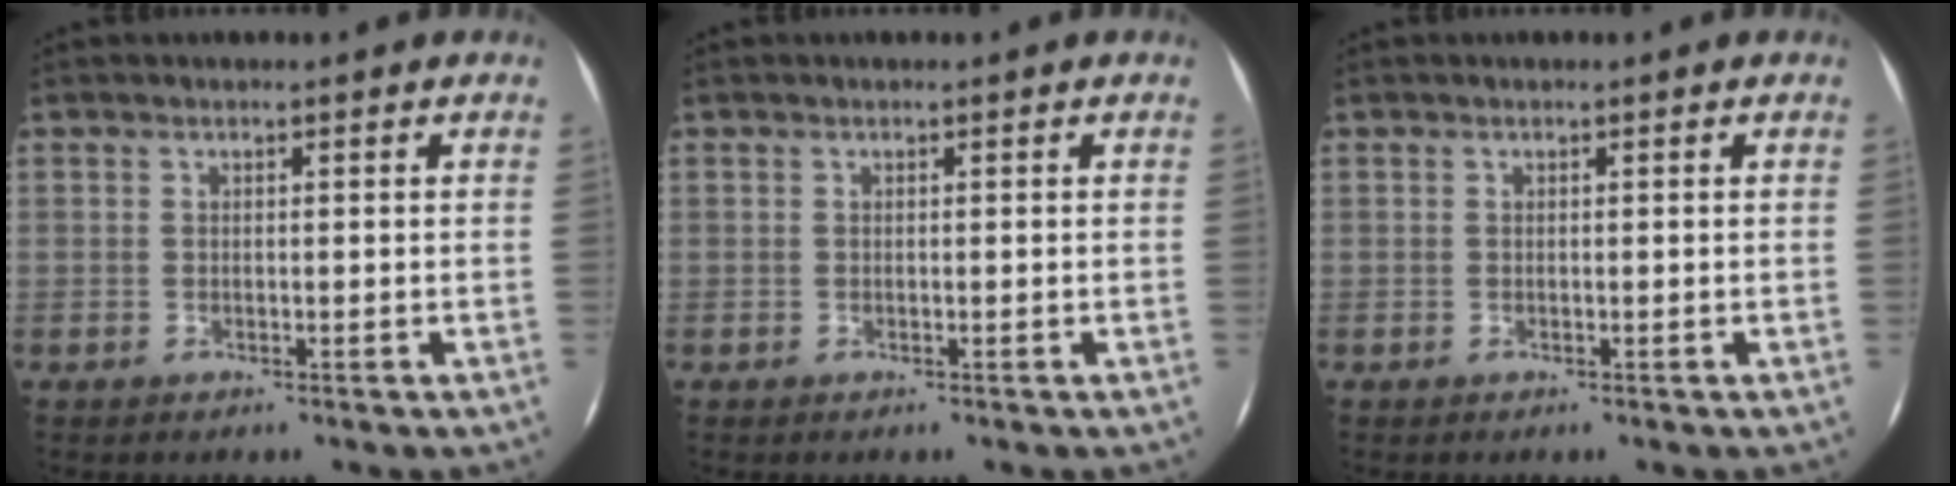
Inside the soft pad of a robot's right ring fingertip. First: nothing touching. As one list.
[{"total": 0.0}, {"total": 0.0}]